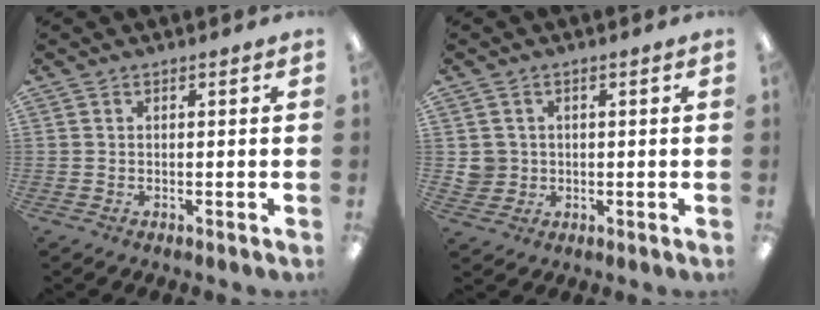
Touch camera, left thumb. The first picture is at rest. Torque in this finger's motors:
{"motor_torque": [-0.06, 0.06, 0.00, 0.02, 0.00]}